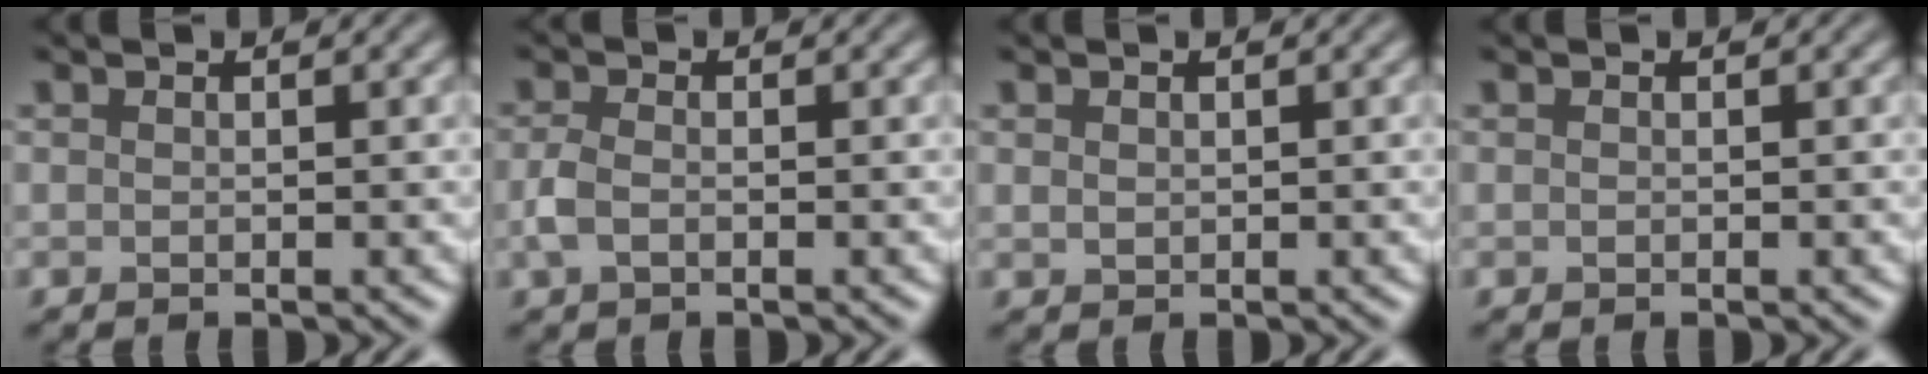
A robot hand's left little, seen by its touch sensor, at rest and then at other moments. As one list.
[{"total": 1.9, "force": [-0.6, 1.1, 1.4], "torque": [-0.034, 0.001, -0.016]}, {"total": 0.6, "force": [0.3, 0.5, 0.2], "torque": [-0.006, -0.003, 0.009]}, {"total": 0.0}]